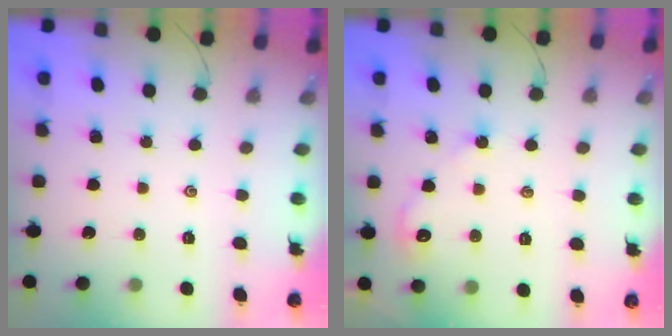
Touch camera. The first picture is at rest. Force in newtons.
{"total": 2.5, "press": 2.5, "slide": 0.4}